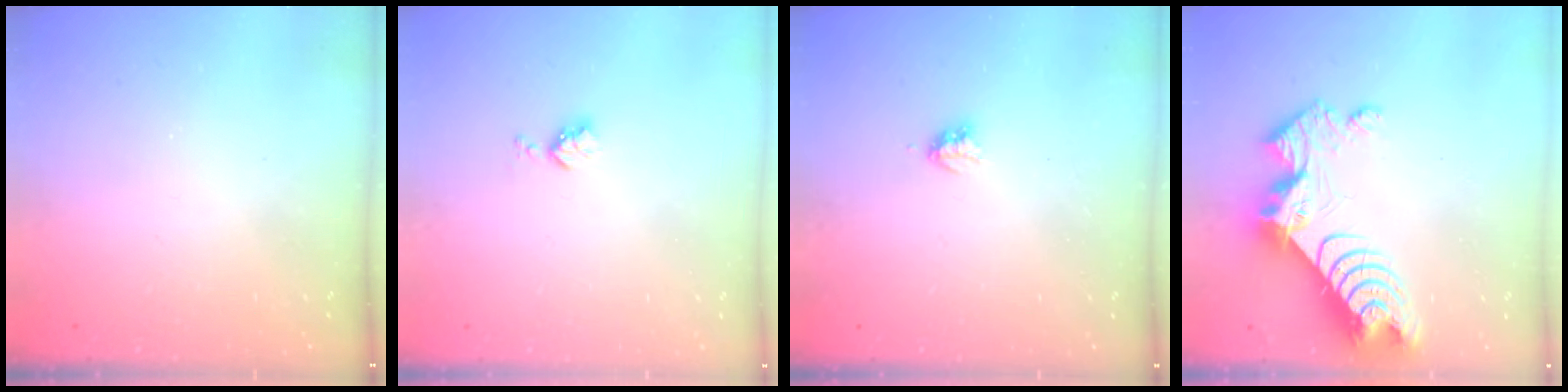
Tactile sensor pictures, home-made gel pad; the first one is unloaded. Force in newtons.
{"total": 4.3, "press": 4.3, "slide": 0.6}
{"total": 2.9, "press": 2.9, "slide": 0.5}
{"total": 14.7, "press": 14.6, "slide": 1.2}